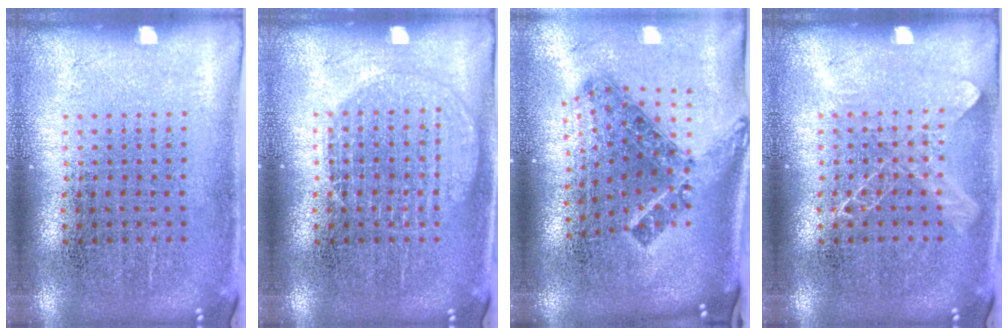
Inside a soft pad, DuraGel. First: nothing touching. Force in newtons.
{"total": 1.9, "press": 1.9, "slide": 0.3}
{"total": 1.5, "press": 1.1, "slide": 1.1}
{"total": 1.3, "press": 1.2, "slide": 0.3}